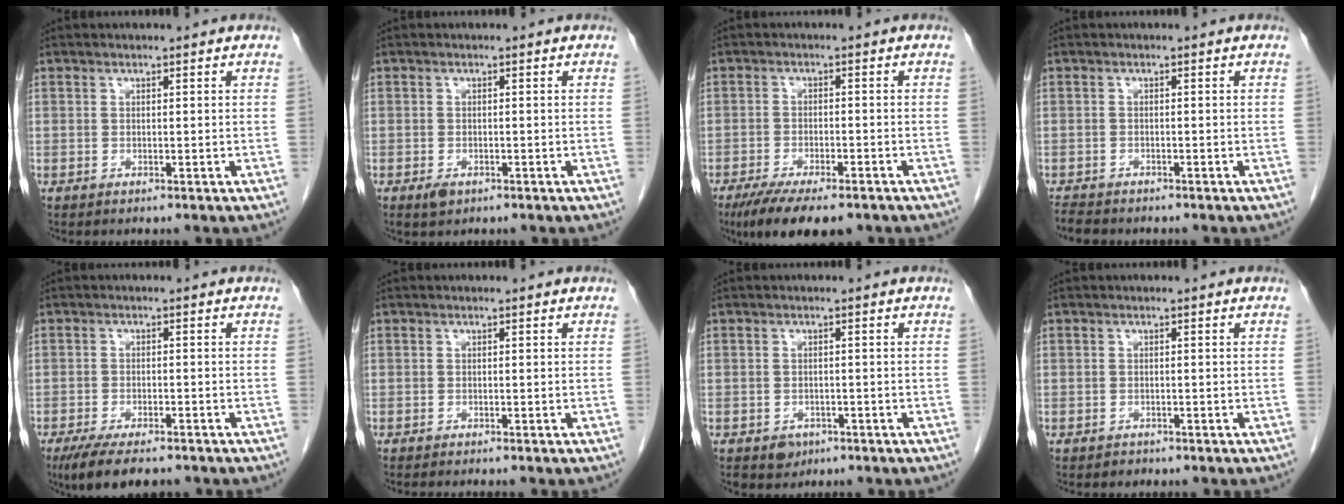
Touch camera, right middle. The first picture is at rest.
{"total": 1.8, "force": [-1.0, 1.1, 1.0], "torque": [-0.021, 0.000, -0.009]}
{"total": 10.6, "force": [-7.9, 2.9, 6.4], "torque": [-0.097, -0.015, -0.120]}
{"total": 3.2, "force": [-2.9, 0.9, 0.9], "torque": [-0.017, -0.009, -0.046]}
{"total": 8.1, "force": [-6.3, 2.4, 4.5], "torque": [-0.075, -0.014, -0.098]}
{"total": 1.6, "force": [-1.4, -0.1, 0.7], "torque": [-0.011, -0.002, -0.019]}
{"total": 2.5, "force": [-1.4, 2.0, 0.8], "torque": [-0.011, 0.004, -0.014]}
{"total": 0.8, "force": [-0.7, 0.5, -0.1], "torque": [-0.008, 0.000, -0.012]}